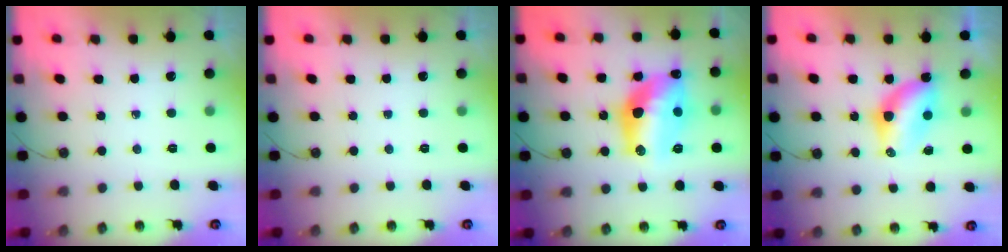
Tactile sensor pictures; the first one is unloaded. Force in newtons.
{"total": 0.0}
{"total": 16.3, "press": 16.2, "slide": 1.5}
{"total": 7.0, "press": 7.0, "slide": 0.2}